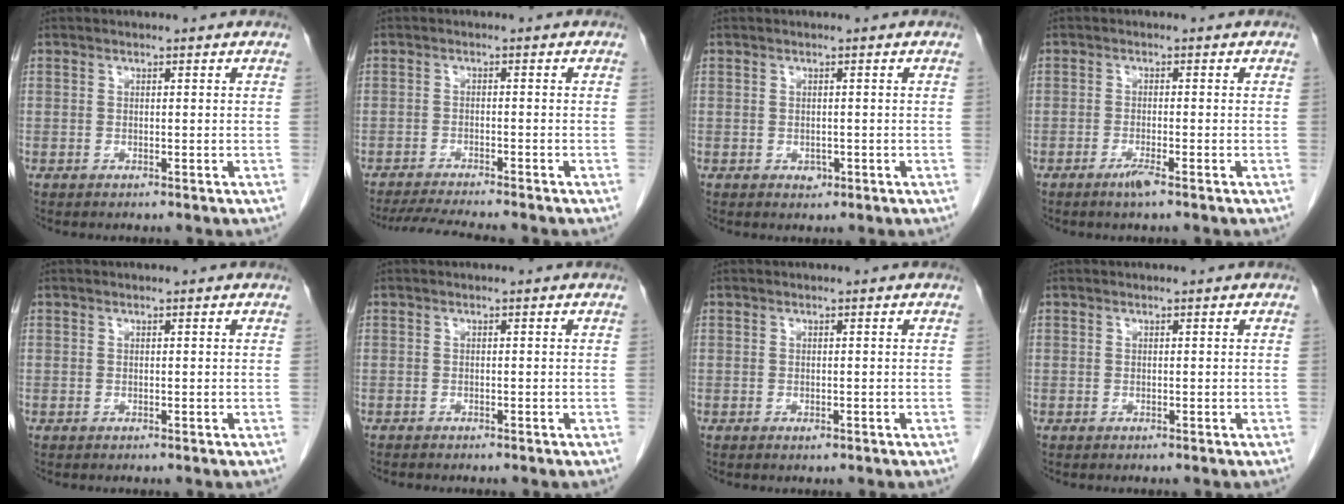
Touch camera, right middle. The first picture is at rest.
{"total": 7.3, "force": [-6.7, -0.1, 3.0], "torque": [-0.045, -0.017, -0.107]}
{"total": 1.1, "force": [-0.4, 0.8, 0.5], "torque": [-0.008, 0.001, -0.002]}
{"total": 2.2, "force": [-1.5, -0.1, 1.6], "torque": [-0.034, -0.004, -0.029]}
{"total": 0.0}
{"total": 1.1, "force": [-1.0, 0.3, 0.4], "torque": [-0.011, -0.002, -0.014]}
{"total": 0.5, "force": [-0.3, 0.2, 0.4], "torque": [-0.005, 0.000, -0.002]}
{"total": 0.0}